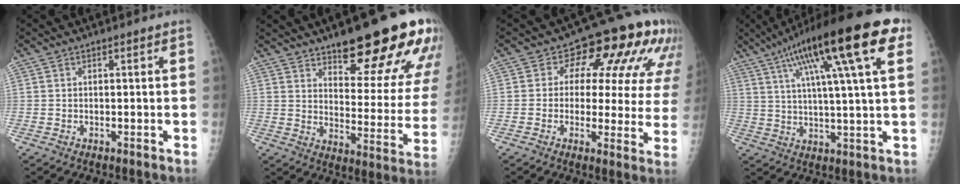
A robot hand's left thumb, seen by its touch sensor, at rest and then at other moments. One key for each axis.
{"total": 23.0, "fx": 14.8, "fy": 6.6, "fz": 16.4, "tx": -0.175, "ty": -0.073, "tz": 0.202}
{"total": 16.1, "fx": 6.9, "fy": 9.0, "fz": 11.5, "tx": -0.093, "ty": -0.013, "tz": 0.064}
{"total": 22.3, "fx": 10.2, "fy": 3.9, "fz": 19.5, "tx": -0.309, "ty": 0.010, "tz": 0.155}